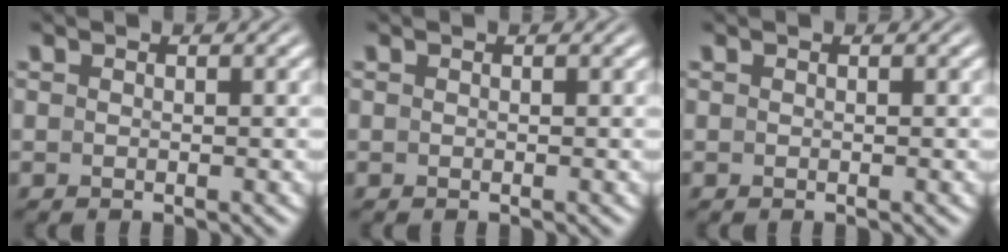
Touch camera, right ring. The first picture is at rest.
{"total": 0.0}
{"total": 0.0}